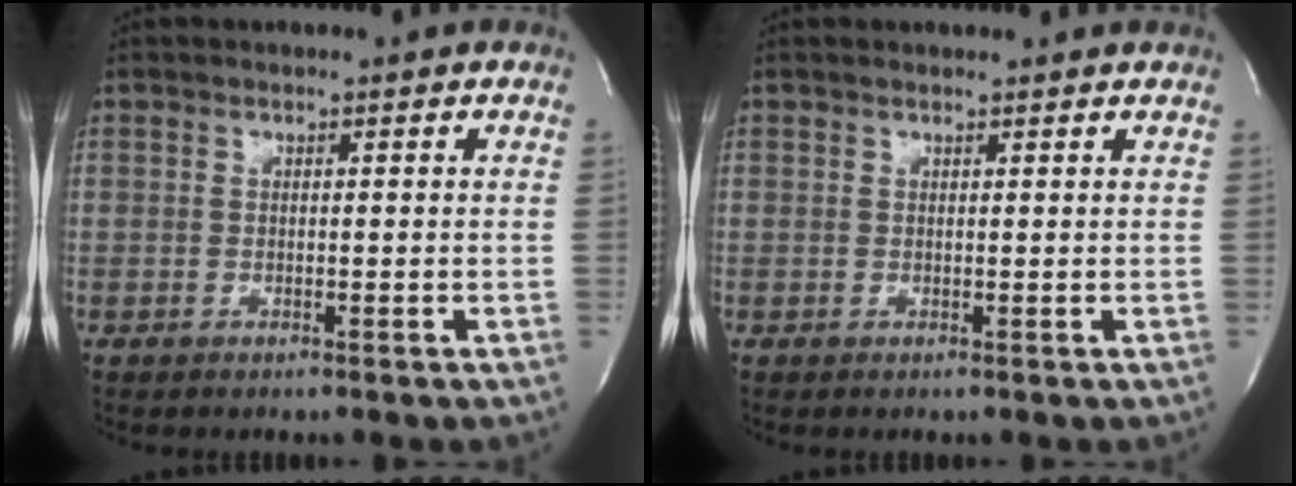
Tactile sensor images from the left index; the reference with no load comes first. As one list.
[{"total": 2.2, "force": [2.2, 0.2, 0.4], "torque": [-0.012, 0.011, 0.025]}]